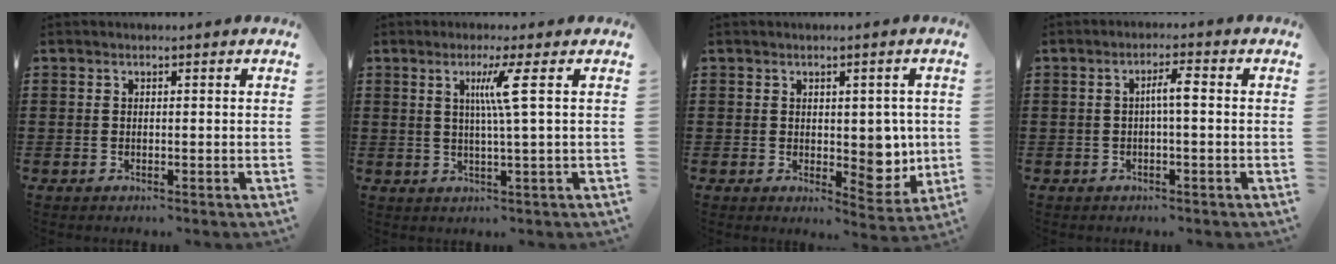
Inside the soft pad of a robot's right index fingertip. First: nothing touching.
{"total": 5.1, "force": [1.3, -1.0, 4.8], "torque": [-0.095, -0.004, 0.015]}
{"total": 5.1, "force": [0.8, 3.5, 3.5], "torque": [-0.041, -0.003, 0.012]}
{"total": 3.0, "force": [-0.1, 0.4, 2.9], "torque": [-0.057, 0.005, -0.006]}